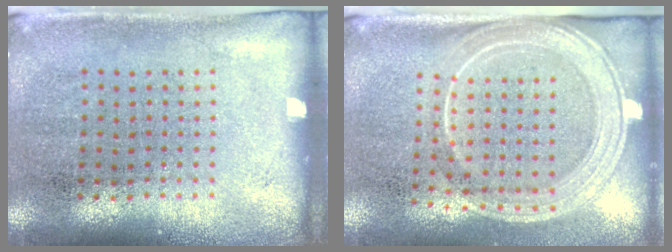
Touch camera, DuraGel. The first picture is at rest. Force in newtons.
{"total": 2.1, "press": 1.8, "slide": 1.1}